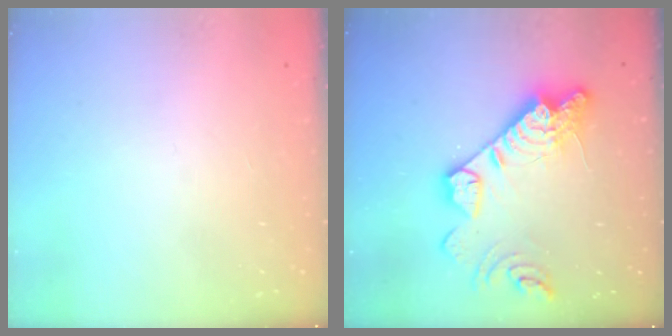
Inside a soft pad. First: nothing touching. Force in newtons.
{"total": 19.4, "press": 19.3, "slide": 1.9}